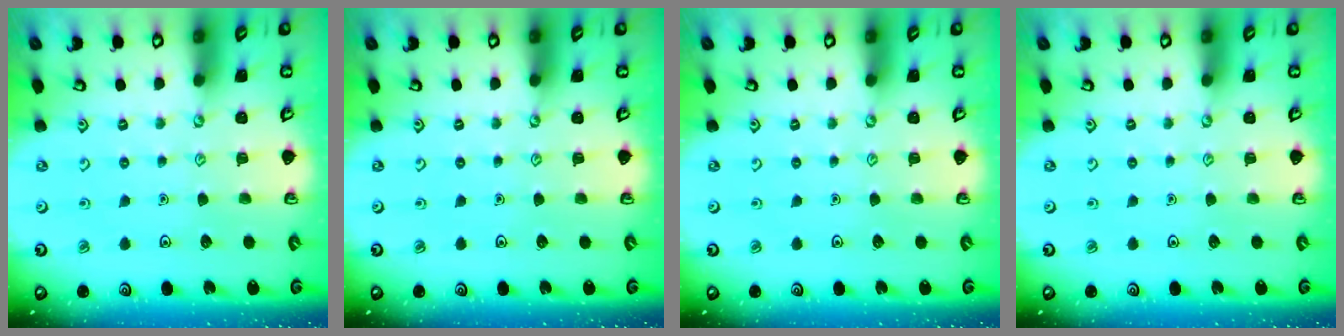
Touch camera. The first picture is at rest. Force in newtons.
{"total": 0.0}
{"total": 0.0}
{"total": 0.0}